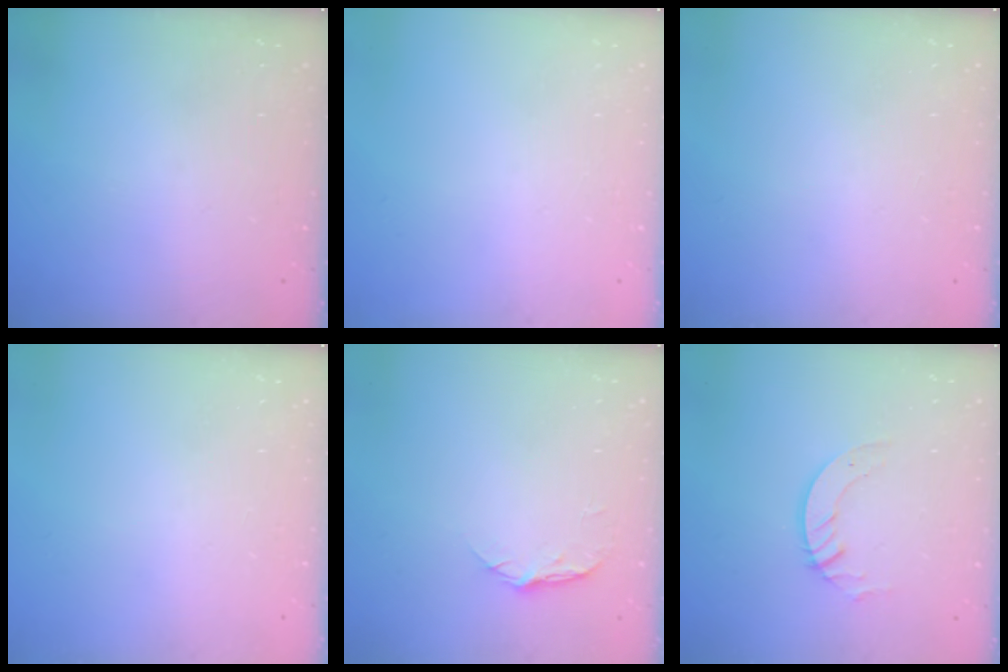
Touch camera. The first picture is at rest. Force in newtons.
{"total": 0.0}
{"total": 0.0}
{"total": 0.0}
{"total": 5.2, "press": 5.2, "slide": 0.7}
{"total": 2.8, "press": 2.8, "slide": 0.2}